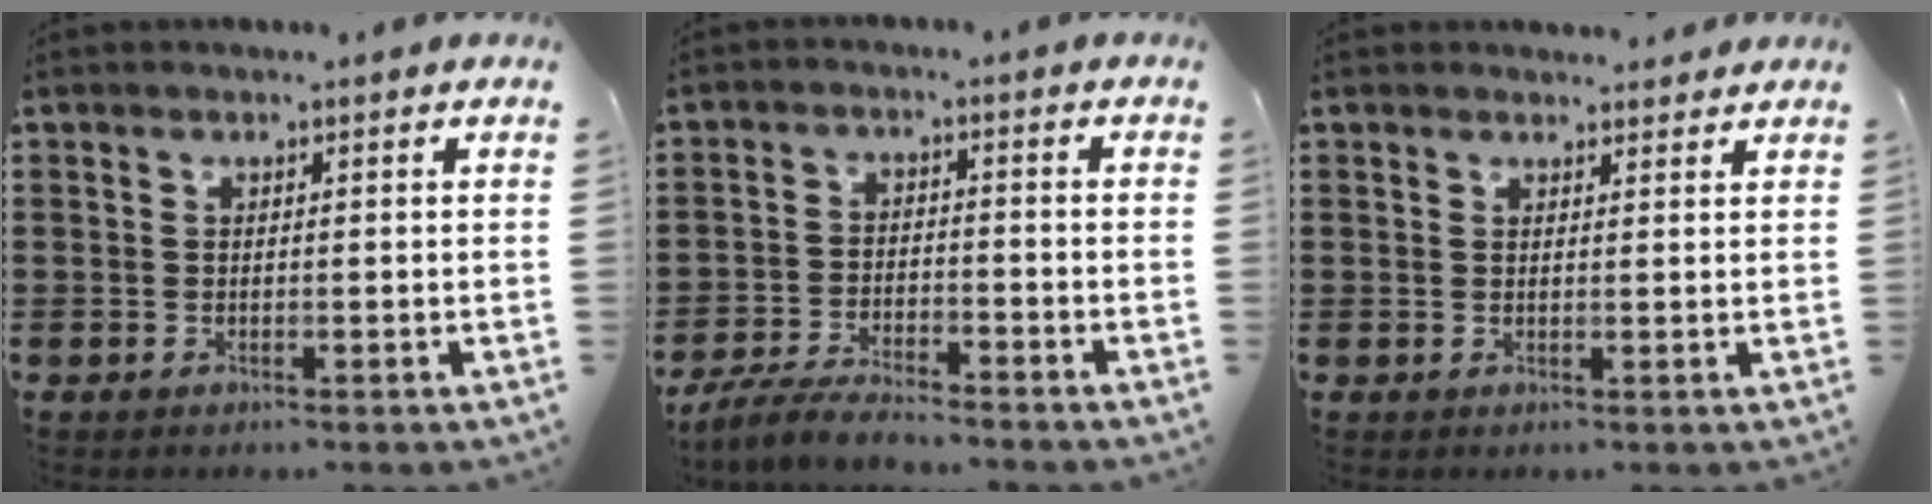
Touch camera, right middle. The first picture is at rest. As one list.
[{"total": 4.9, "force": [-4.6, 0.7, 1.6], "torque": [-0.042, -0.002, -0.093]}, {"total": 1.5, "force": [1.5, 0.4, 0.0], "torque": [0.004, 0.000, 0.027]}]